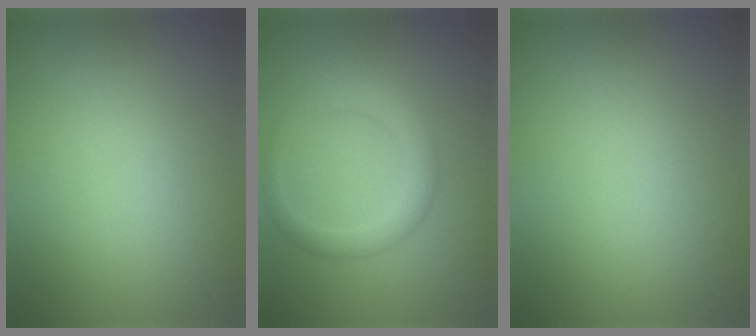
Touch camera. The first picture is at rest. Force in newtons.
{"total": 3.0, "press": 3.0, "slide": 0.1}
{"total": 0.0}